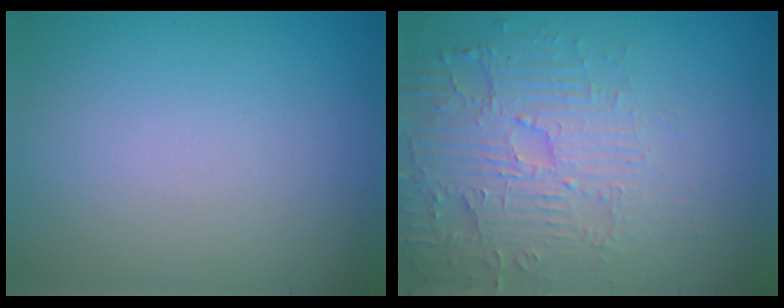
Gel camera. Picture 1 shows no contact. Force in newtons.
{"total": 5.3, "press": 3.6, "slide": 3.8}